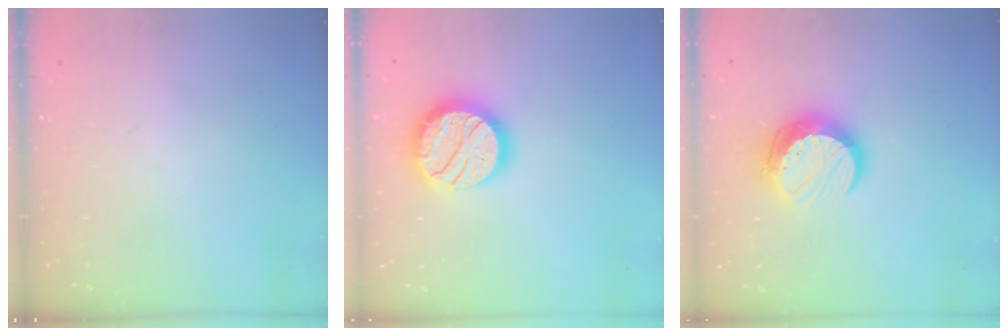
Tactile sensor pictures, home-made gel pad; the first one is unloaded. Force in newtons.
{"total": 19.5, "press": 19.4, "slide": 1.3}
{"total": 11.5, "press": 11.5, "slide": 0.8}